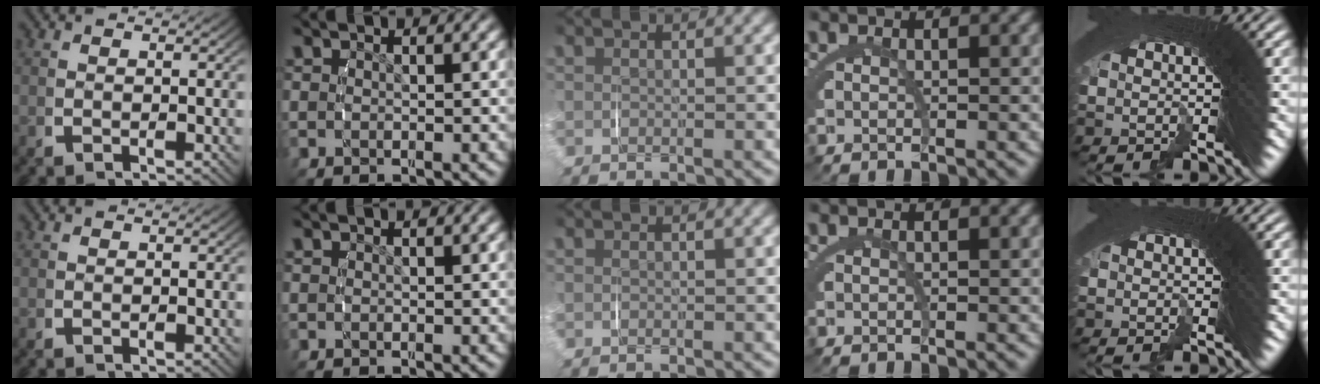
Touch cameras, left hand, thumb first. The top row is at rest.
{}